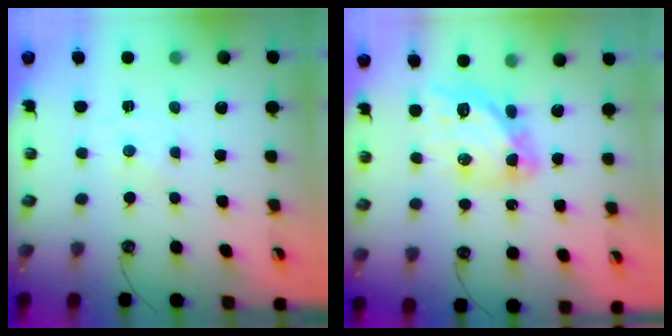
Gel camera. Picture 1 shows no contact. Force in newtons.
{"total": 15.3, "press": 15.3, "slide": 1.3}